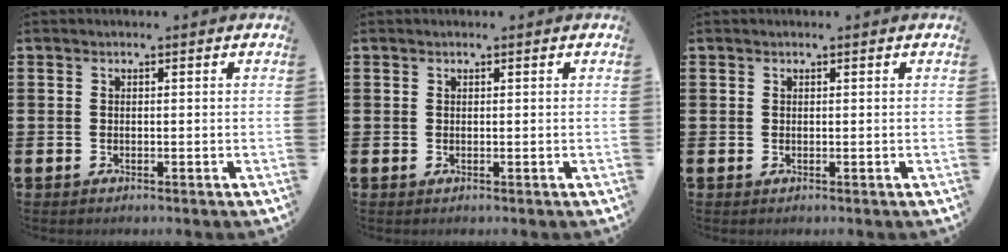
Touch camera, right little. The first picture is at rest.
{"total": 0.0}
{"total": 0.0}